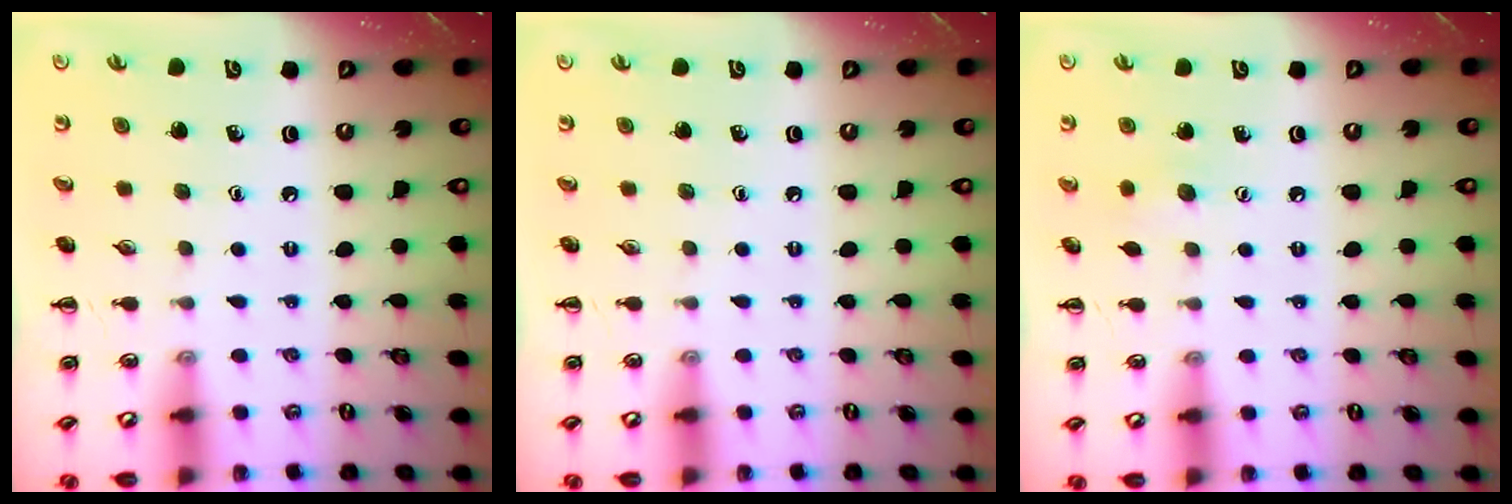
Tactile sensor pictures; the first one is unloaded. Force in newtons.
{"total": 0.0}
{"total": 5.3, "press": 5.2, "slide": 1.4}